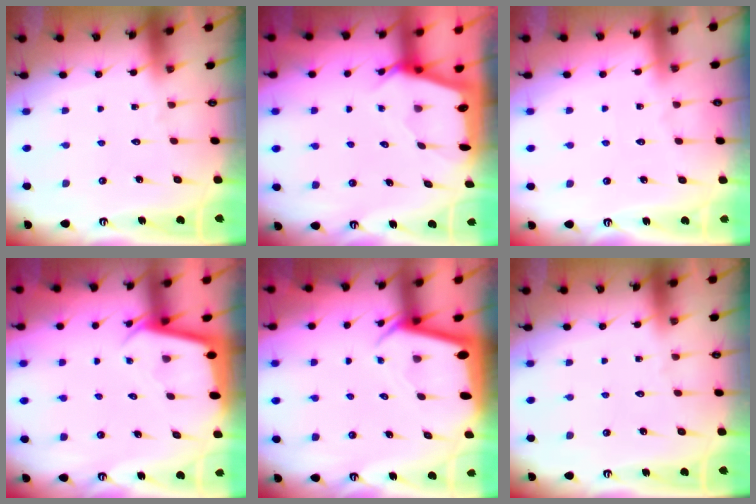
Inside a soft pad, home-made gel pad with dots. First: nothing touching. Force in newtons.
{"total": 2.3, "press": 2.3, "slide": 0.3}
{"total": 2.5, "press": 2.4, "slide": 0.4}
{"total": 2.5, "press": 2.5, "slide": 0.1}
{"total": 2.3, "press": 2.3, "slide": 0.2}
{"total": 0.0}